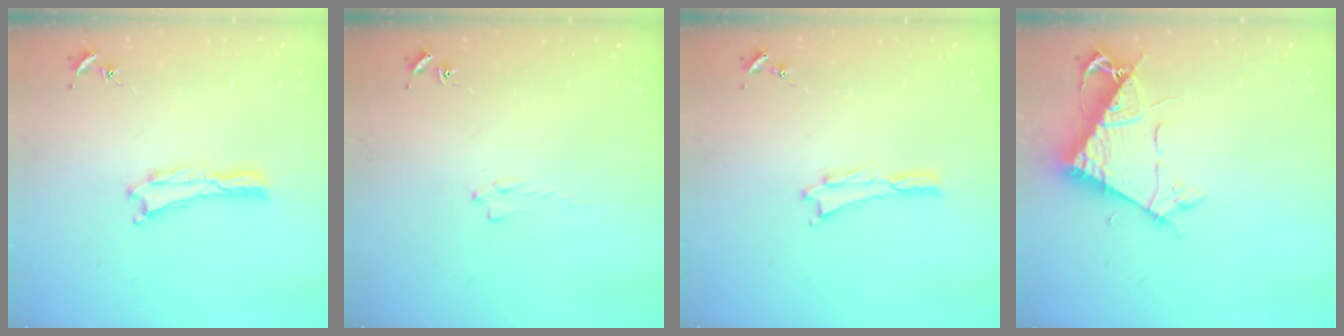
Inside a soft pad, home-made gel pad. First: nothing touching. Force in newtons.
{"total": 0.8, "press": 0.7, "slide": 0.2}
{"total": 0.0}
{"total": 7.2, "press": 7.2, "slide": 0.9}